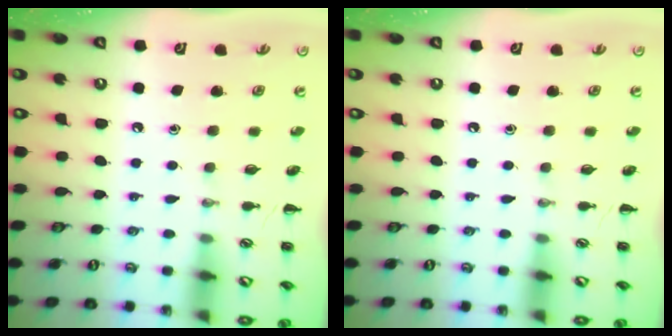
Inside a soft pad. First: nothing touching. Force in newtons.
{"total": 0.0}